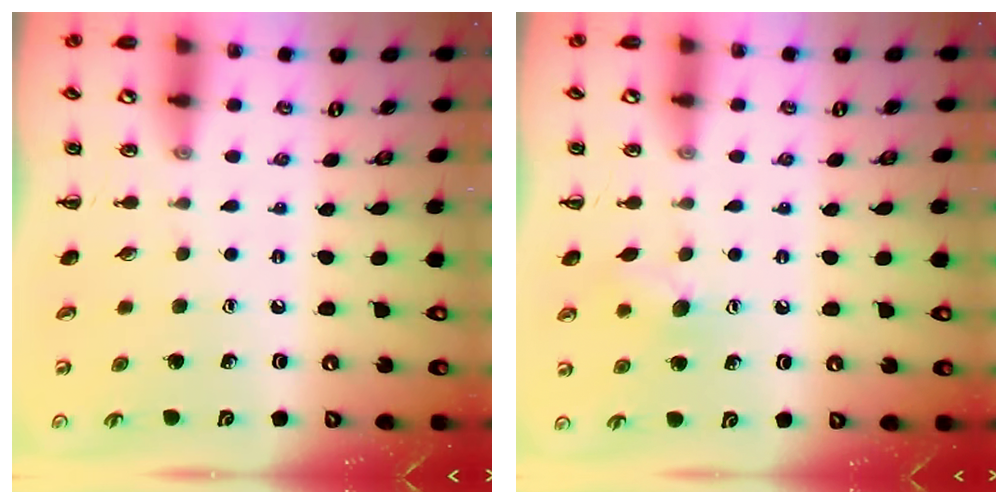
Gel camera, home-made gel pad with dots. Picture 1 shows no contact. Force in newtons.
{"total": 7.8, "press": 7.6, "slide": 1.9}